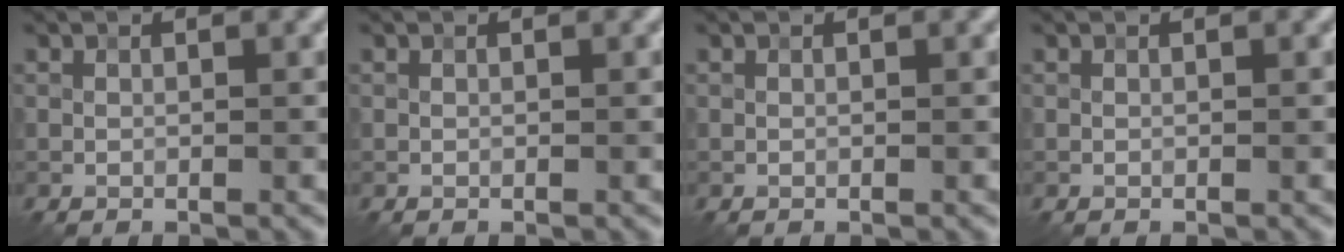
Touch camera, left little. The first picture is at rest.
{"total": 0.0}
{"total": 0.0}
{"total": 0.0}